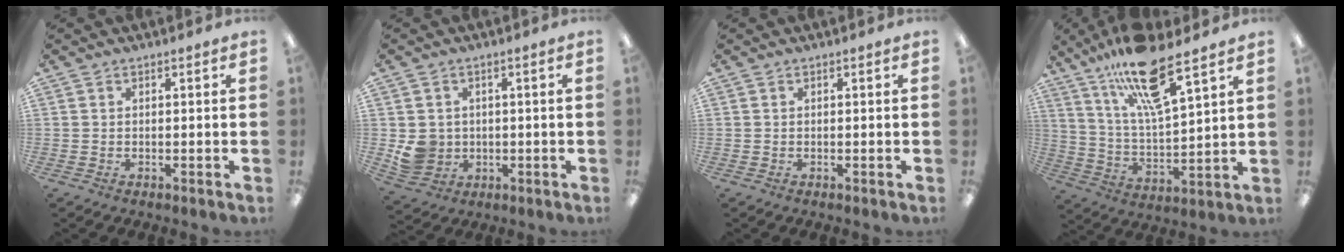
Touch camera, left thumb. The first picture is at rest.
{"total": 5.4, "force": [0.2, 5.2, 1.4], "torque": [-0.026, 0.005, 0.009]}
{"total": 0.0}
{"total": 16.6, "force": [11.8, 3.7, 11.1], "torque": [-0.202, -0.055, 0.195]}